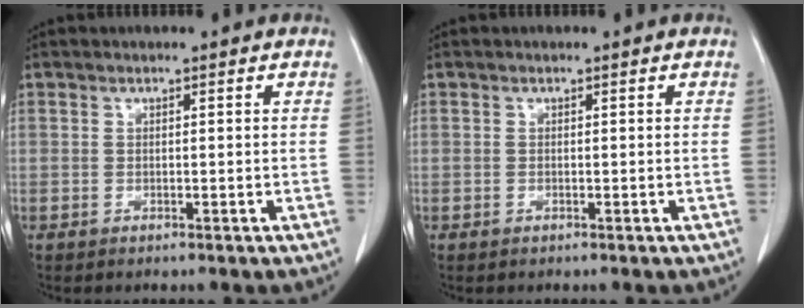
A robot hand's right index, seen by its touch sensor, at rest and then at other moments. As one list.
[{"total": 0.0}]